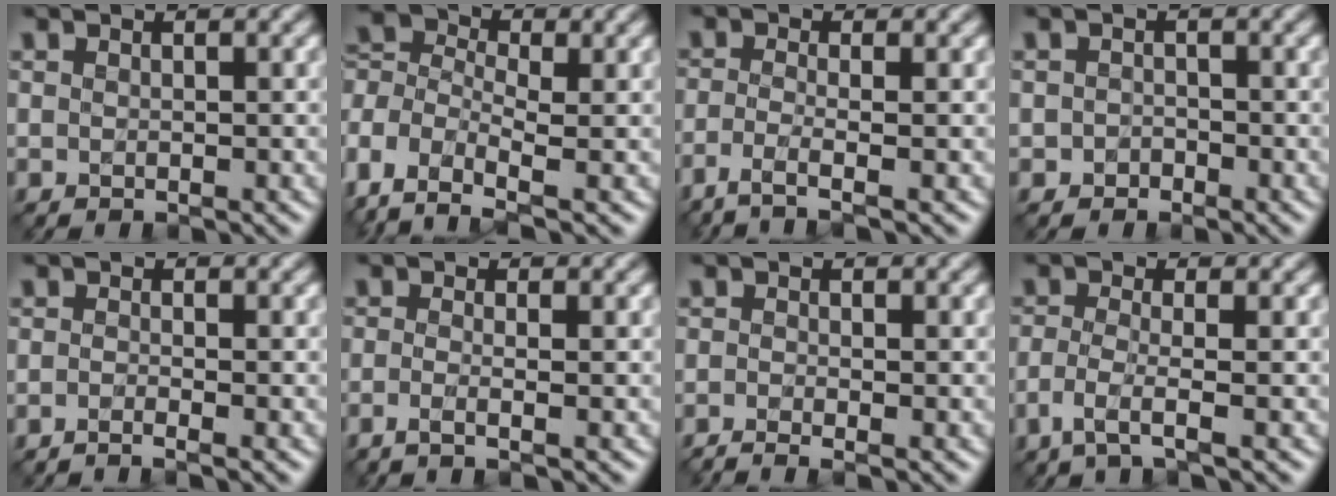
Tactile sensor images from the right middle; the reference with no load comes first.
{"total": 6.4, "force": [-3.2, 3.6, 4.2], "torque": [-0.093, 0.003, -0.081]}
{"total": 2.9, "force": [-1.7, 0.7, 2.2], "torque": [-0.043, -0.010, -0.050]}
{"total": 1.0, "force": [-0.5, 0.8, 0.2], "torque": [0.001, -0.001, -0.010]}
{"total": 1.5, "force": [-1.1, 0.3, 1.0], "torque": [-0.006, -0.009, -0.030]}
{"total": 2.2, "force": [-1.0, 0.7, 1.8], "torque": [-0.029, -0.015, -0.029]}
{"total": 2.0, "force": [-1.5, 0.4, 1.3], "torque": [-0.019, -0.011, -0.037]}
{"total": 2.6, "force": [-1.5, 0.5, 2.1], "torque": [-0.047, -0.004, -0.041]}